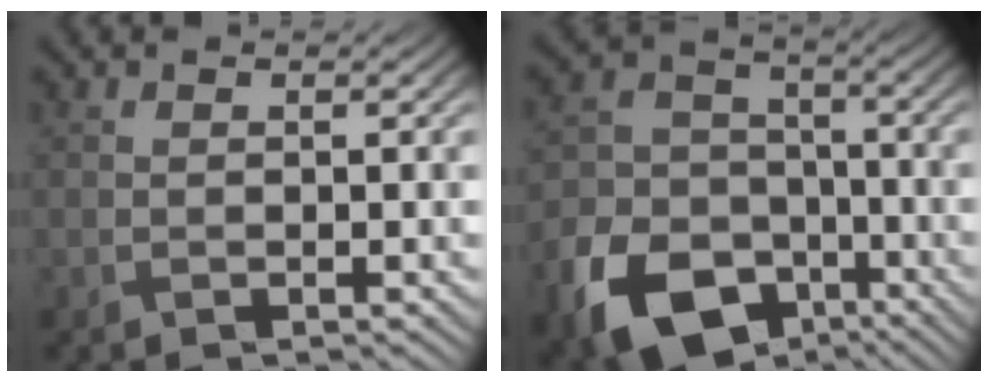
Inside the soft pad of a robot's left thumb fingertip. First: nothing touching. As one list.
[{"total": 14.0, "force": [-7.9, 9.2, 6.9], "torque": [-0.175, -0.040, -0.148]}]